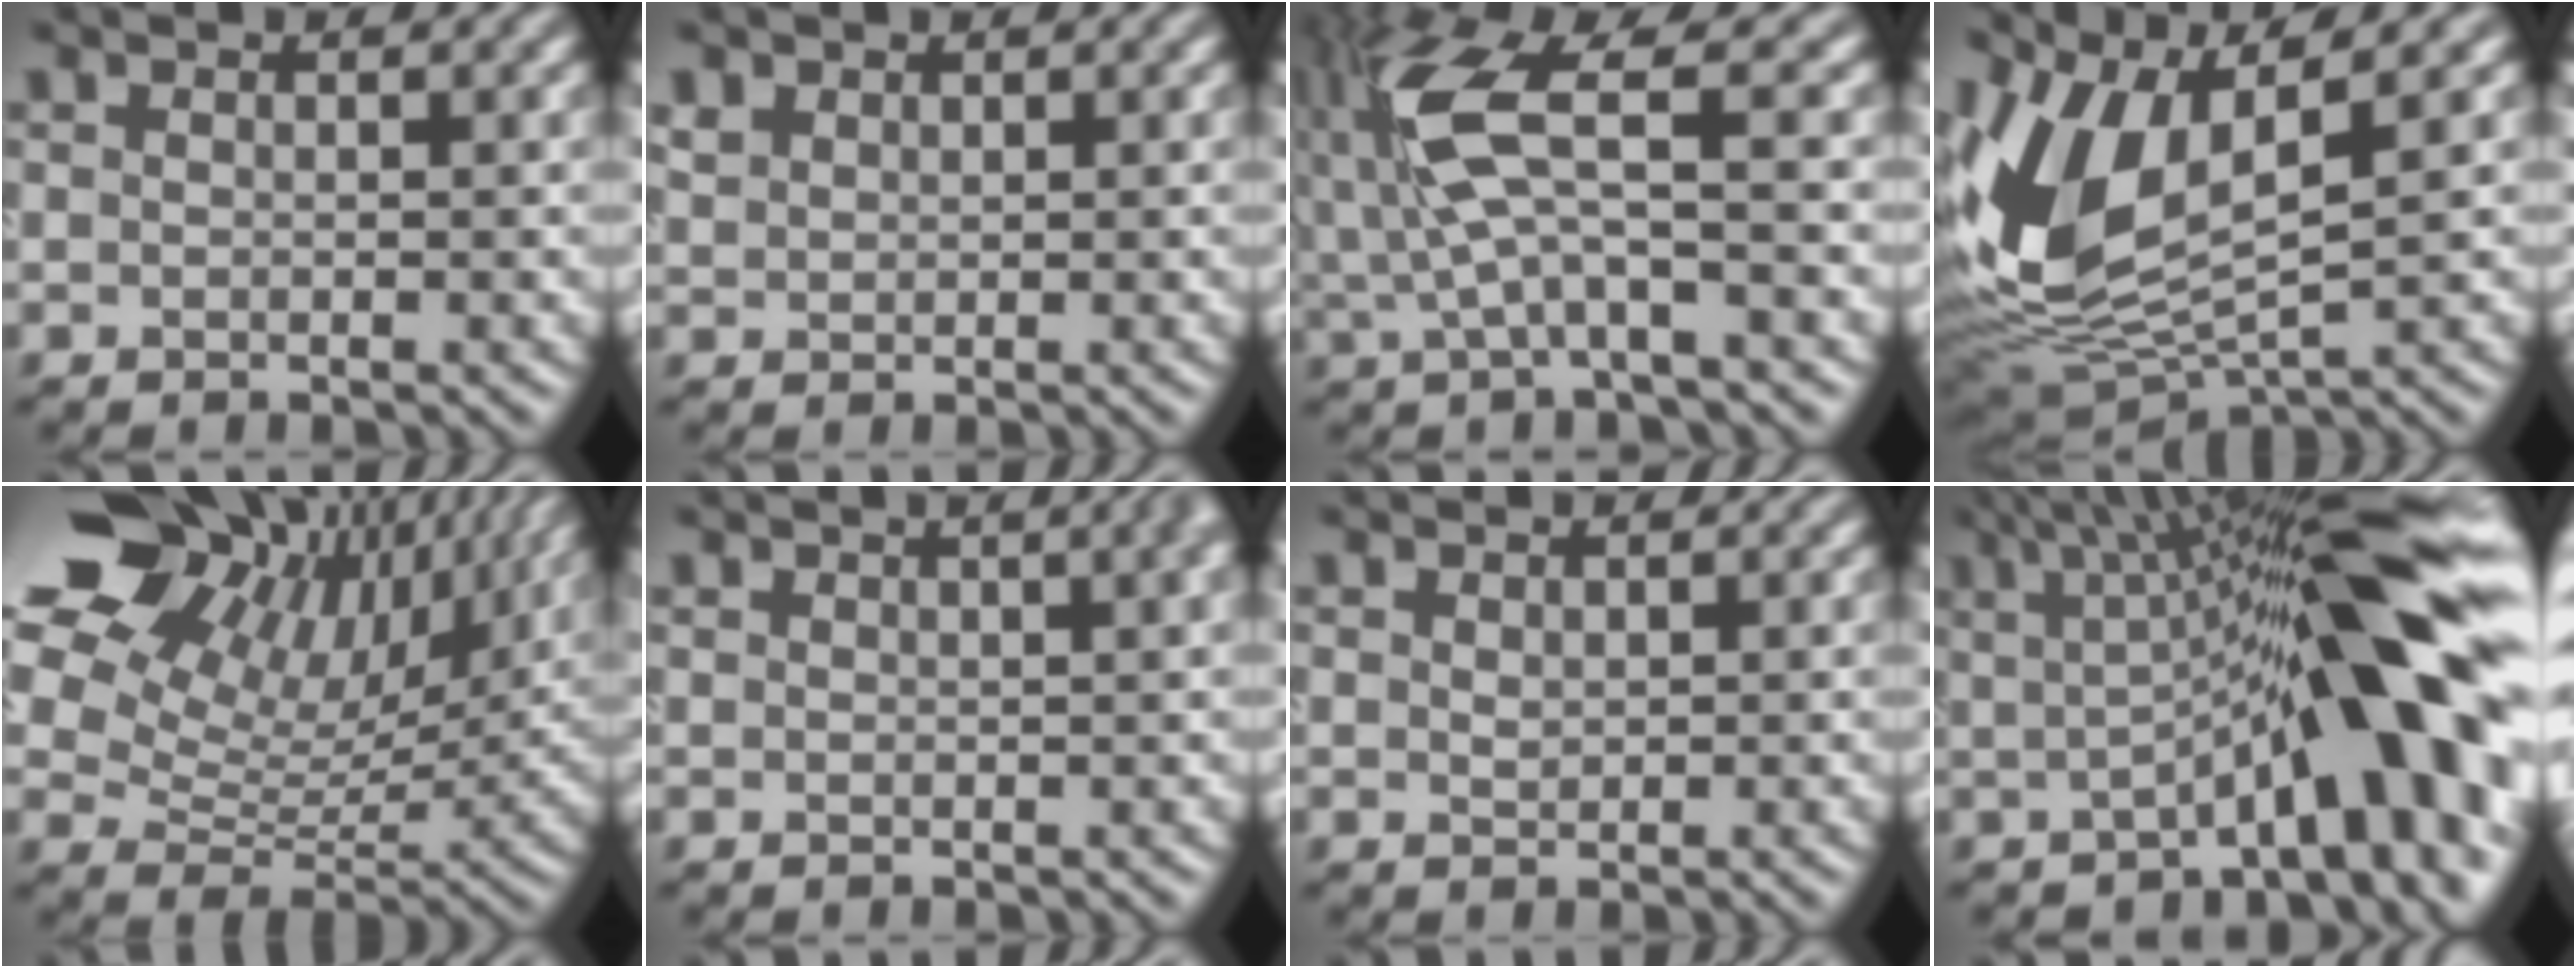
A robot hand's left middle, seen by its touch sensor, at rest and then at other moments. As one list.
[{"total": 0.9, "force": [0.7, 0.5, -0.2], "torque": [0.005, 0.006, 0.019]}, {"total": 6.9, "force": [1.3, 2.2, 6.4], "torque": [-0.147, 0.014, 0.022]}, {"total": 10.9, "force": [2.1, 4.9, 9.5], "torque": [-0.223, 0.002, 0.047]}, {"total": 15.1, "force": [9.0, 8.6, 8.6], "torque": [-0.185, 0.056, 0.148]}, {"total": 3.9, "force": [1.5, 2.1, 2.9], "torque": [0.003, 0.030, 0.015]}, {"total": 0.6, "force": [0.3, 0.4, 0.4], "torque": [-0.007, 0.006, 0.010]}, {"total": 12.2, "force": [0.0, 2.7, 11.9], "torque": [-0.143, 0.029, -0.002]}]